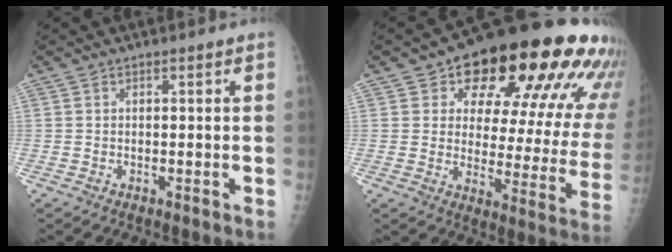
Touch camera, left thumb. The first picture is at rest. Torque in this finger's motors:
{"motor_torque": [0.82, 1.00, 1.47, -1.30, 0.06]}